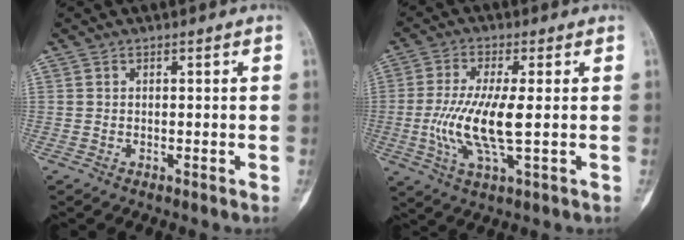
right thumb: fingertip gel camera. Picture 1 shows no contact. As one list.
[{"total": 10.8, "force": [-0.7, 2.8, 10.4], "torque": [-0.236, -0.006, -0.014]}]